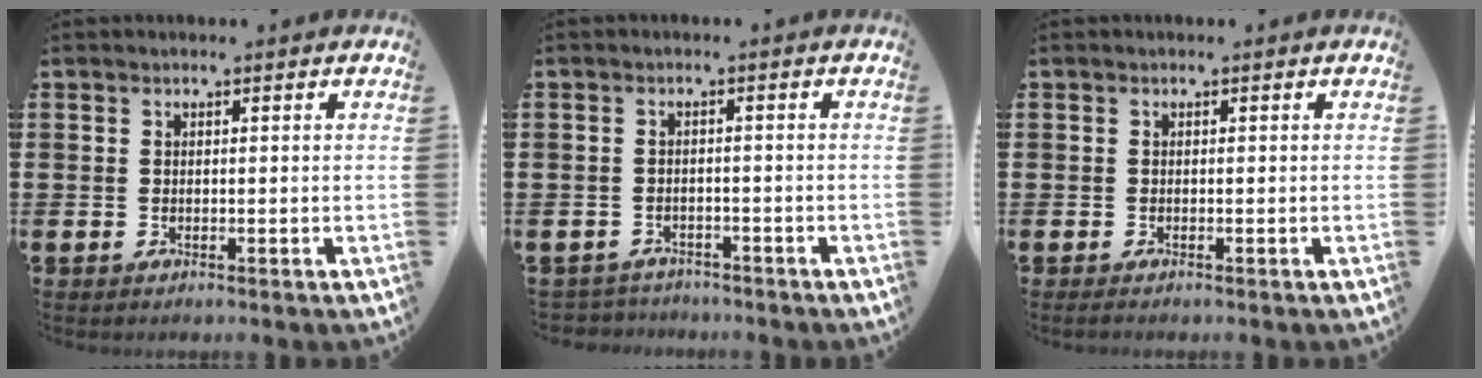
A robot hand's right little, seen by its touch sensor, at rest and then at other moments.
{"total": 1.5, "force": [-1.5, 0.3, -0.3], "torque": [-0.002, 0.003, -0.035]}
{"total": 0.0}